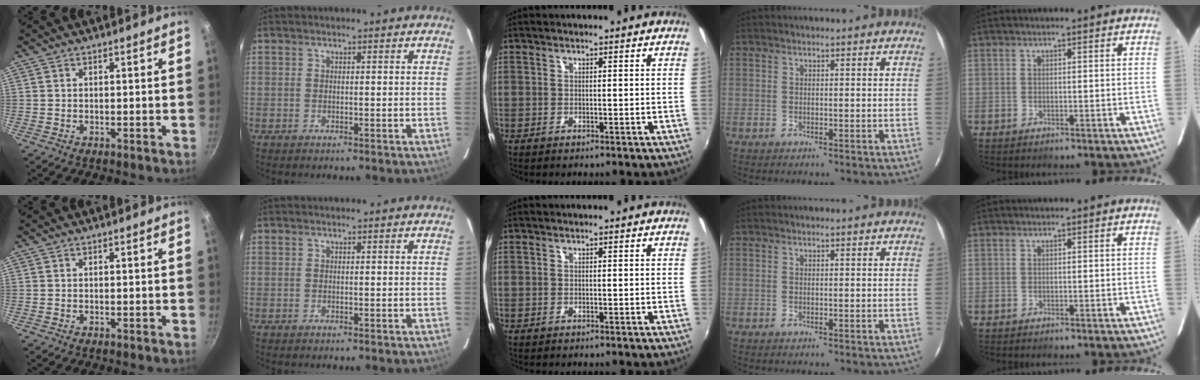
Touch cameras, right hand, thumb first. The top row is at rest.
{}